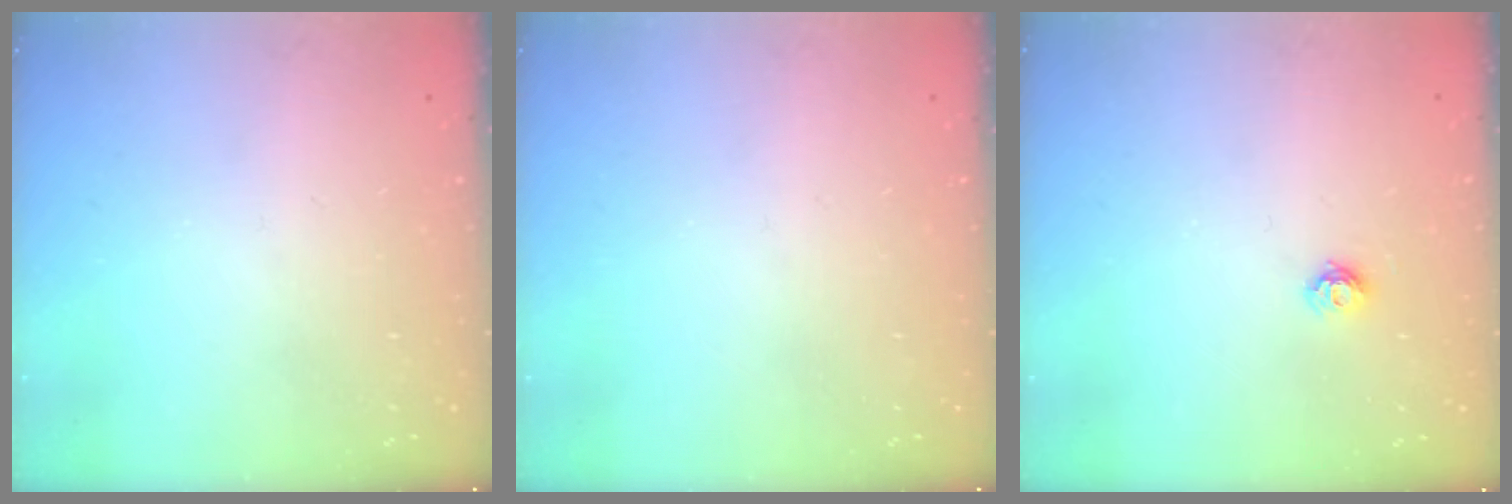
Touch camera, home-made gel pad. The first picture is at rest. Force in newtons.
{"total": 0.0}
{"total": 5.8, "press": 5.8, "slide": 0.3}